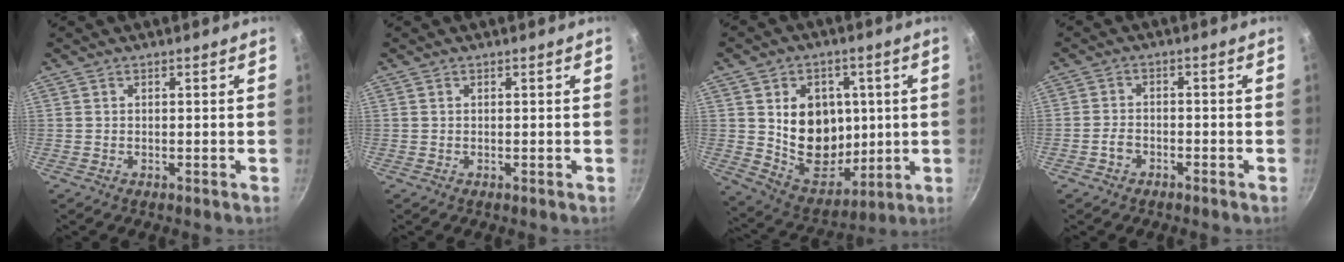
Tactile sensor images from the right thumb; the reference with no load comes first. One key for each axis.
{"total": 0.0}
{"total": 16.7, "fx": 2.0, "fy": 13.5, "fz": 9.8, "tx": -0.103, "ty": -0.022, "tz": 0.051}
{"total": 2.7, "fx": -1.8, "fy": 1.7, "fz": 1.2, "tx": -0.020, "ty": 0.023, "tz": -0.033}